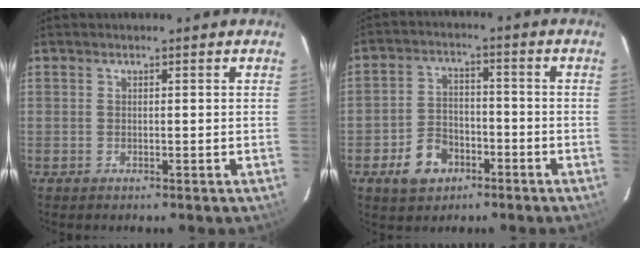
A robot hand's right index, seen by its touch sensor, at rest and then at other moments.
{"total": 8.0, "force": [-4.4, 5.5, 3.7], "torque": [-0.086, 0.019, -0.068]}